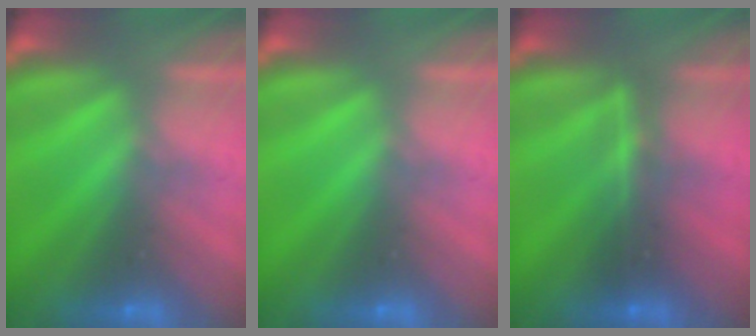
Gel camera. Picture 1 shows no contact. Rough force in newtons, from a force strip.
{"total": 0.0}
{"total": 2.4}